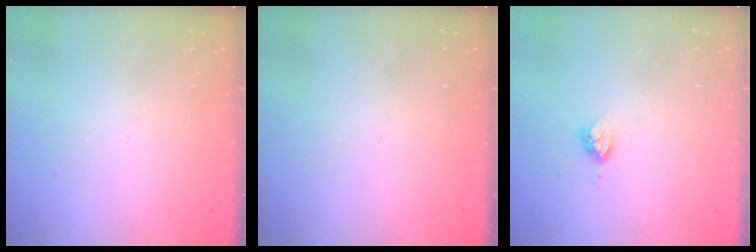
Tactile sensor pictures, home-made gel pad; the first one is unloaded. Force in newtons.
{"total": 0.0}
{"total": 5.0, "press": 4.9, "slide": 0.4}